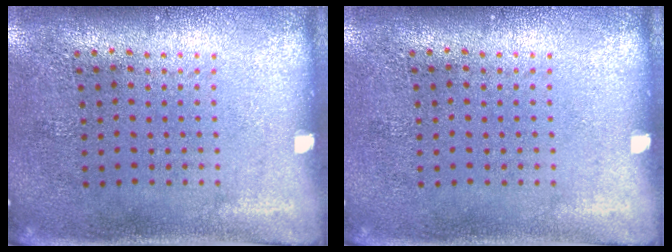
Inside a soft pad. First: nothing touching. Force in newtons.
{"total": 0.0}